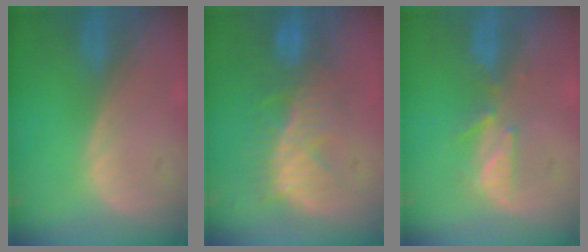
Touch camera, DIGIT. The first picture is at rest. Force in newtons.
{"total": 9.3, "press": 8.8, "slide": 3.0}
{"total": 3.1, "press": 3.0, "slide": 0.3}